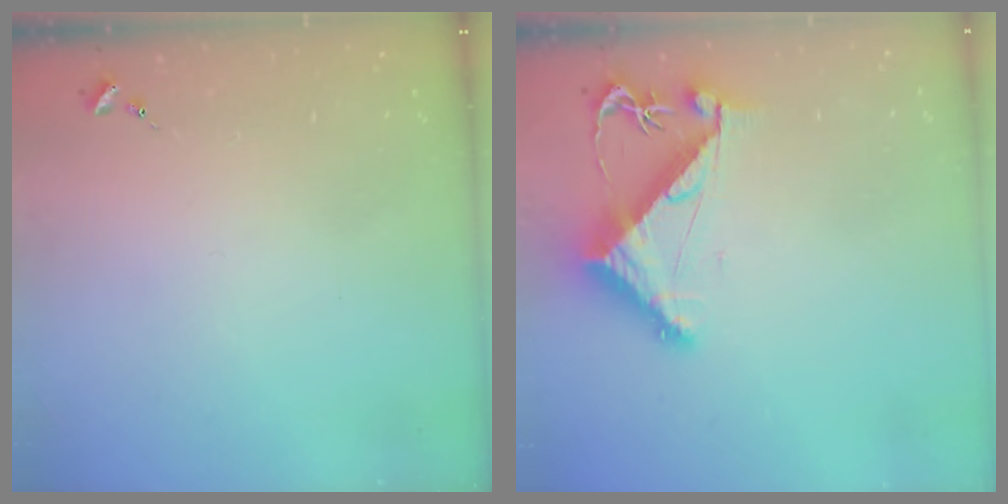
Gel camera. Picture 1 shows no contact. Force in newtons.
{"total": 8.0, "press": 8.0, "slide": 0.7}